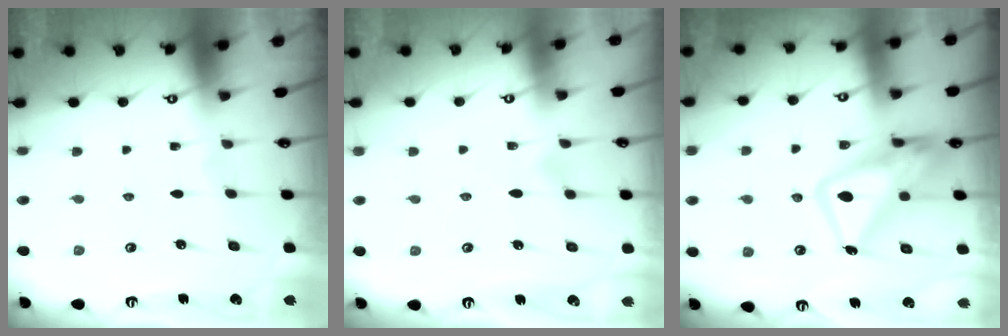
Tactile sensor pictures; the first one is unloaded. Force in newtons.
{"total": 7.5, "press": 7.5, "slide": 0.2}
{"total": 16.4, "press": 16.3, "slide": 1.5}